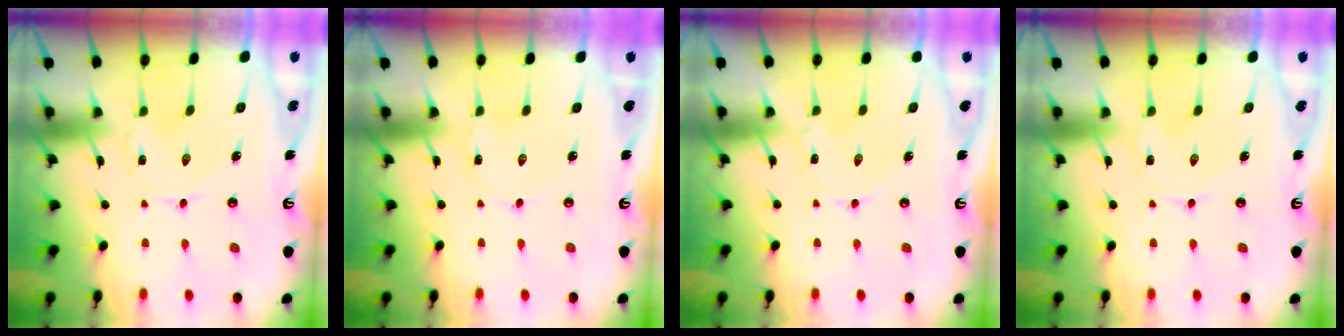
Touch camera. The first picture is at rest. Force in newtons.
{"total": 1.4, "press": 1.4, "slide": 0.1}
{"total": 1.9, "press": 1.9, "slide": 0.4}
{"total": 0.0}